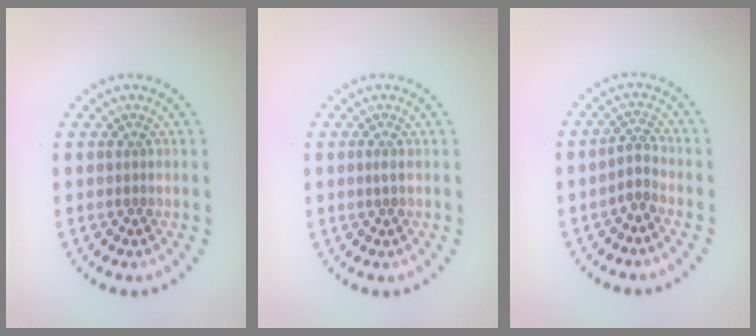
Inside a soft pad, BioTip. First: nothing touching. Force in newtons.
{"total": 0.6, "press": 0.5, "slide": 0.4}
{"total": 1.7, "press": 1.3, "slide": 1.1}